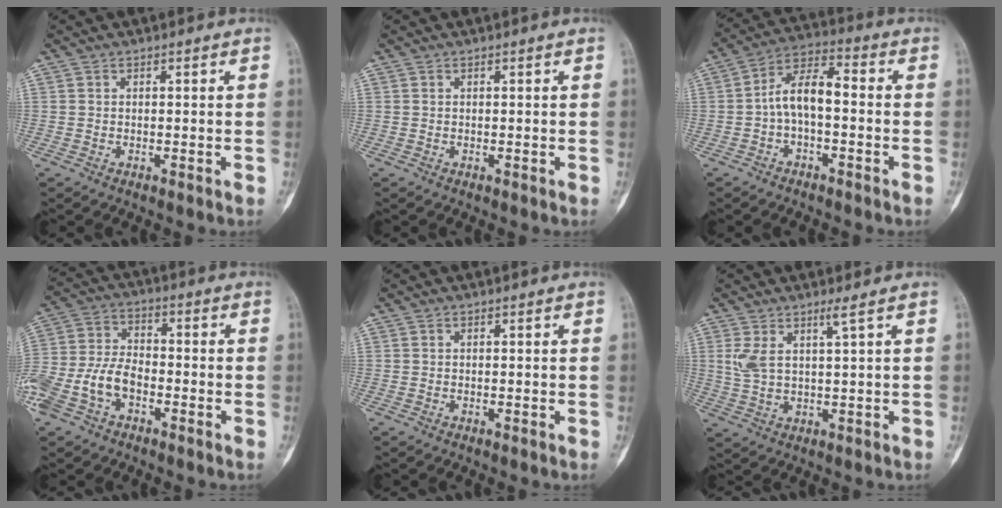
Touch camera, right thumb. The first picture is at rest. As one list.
[{"total": 0.0}, {"total": 8.4, "force": [-1.2, 4.2, 7.2], "torque": [-0.127, 0.042, -0.031]}, {"total": 12.5, "force": [-5.0, 7.7, 8.4], "torque": [-0.181, 0.032, -0.099]}, {"total": 0.0}, {"total": 5.0, "force": [2.3, 0.3, 4.4], "torque": [-0.105, -0.020, 0.057]}]